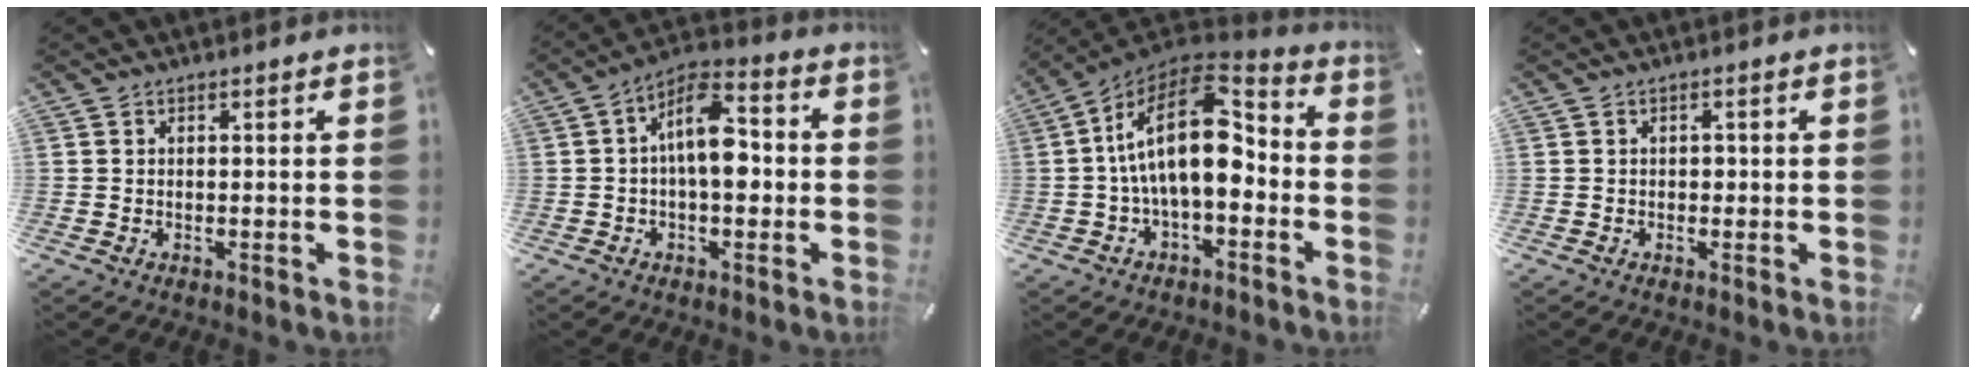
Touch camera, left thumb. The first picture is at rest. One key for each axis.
{"total": 11.3, "fx": -0.3, "fy": 5.9, "fz": 9.6, "tx": -0.171, "ty": 0.001, "tz": -0.005}
{"total": 18.8, "fx": 0.7, "fy": 9.8, "fz": 16.0, "tx": -0.305, "ty": -0.002, "tz": 0.011}
{"total": 1.0, "fx": -0.2, "fy": 0.8, "fz": 0.5, "tx": -0.010, "ty": 0.005, "tz": -0.005}